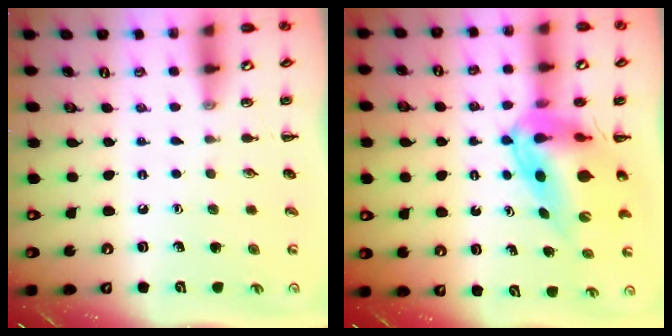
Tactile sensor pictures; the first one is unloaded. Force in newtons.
{"total": 15.2, "press": 14.5, "slide": 4.7}